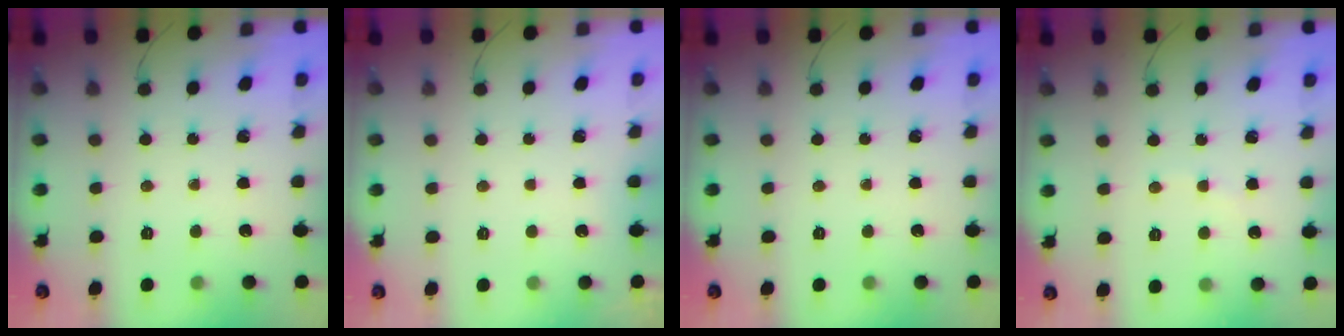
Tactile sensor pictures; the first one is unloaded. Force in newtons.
{"total": 3.0, "press": 3.0, "slide": 0.1}
{"total": 0.0}
{"total": 3.8, "press": 3.7, "slide": 0.9}